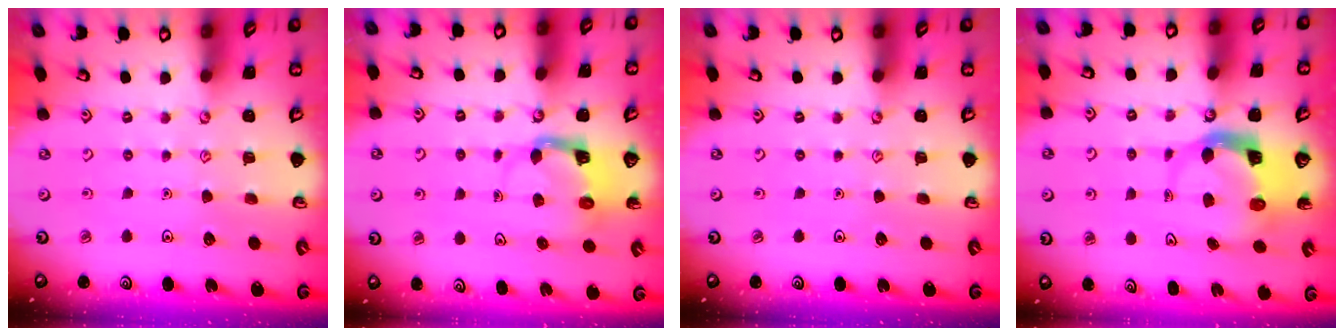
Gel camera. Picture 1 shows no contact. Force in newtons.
{"total": 3.9, "press": 3.9, "slide": 0.8}
{"total": 0.0}
{"total": 5.1, "press": 5.0, "slide": 0.7}